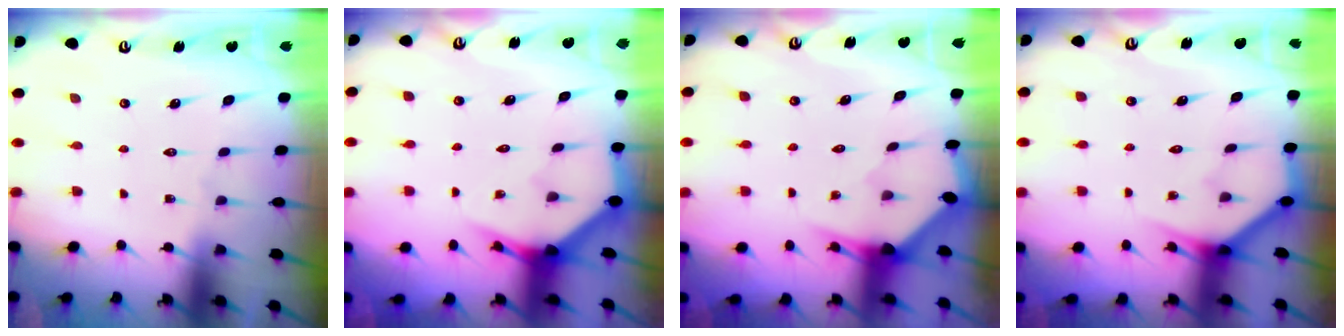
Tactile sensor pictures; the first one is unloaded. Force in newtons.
{"total": 3.9, "press": 3.9, "slide": 0.2}
{"total": 2.9, "press": 2.9, "slide": 0.2}
{"total": 3.8, "press": 3.8, "slide": 0.3}